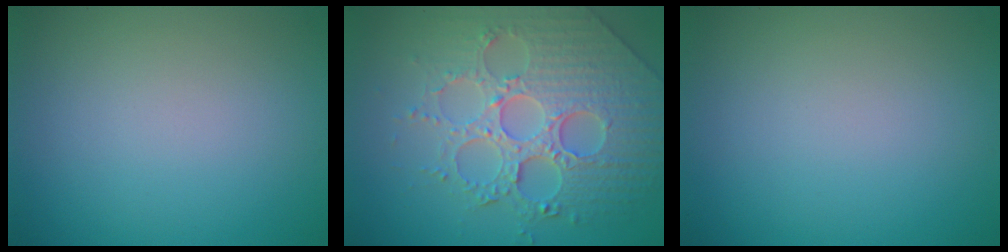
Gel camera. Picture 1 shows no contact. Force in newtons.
{"total": 7.4, "press": 6.0, "slide": 4.3}
{"total": 0.0}